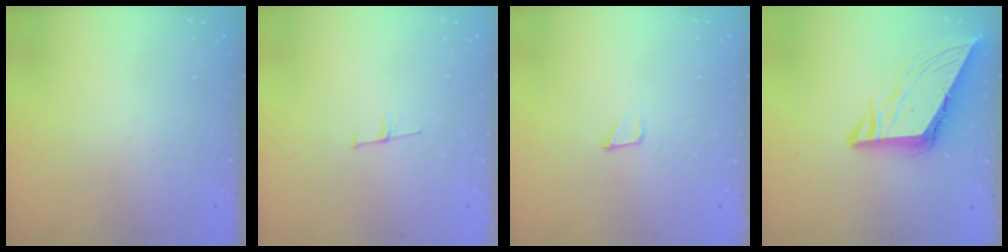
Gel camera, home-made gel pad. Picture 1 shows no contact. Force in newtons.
{"total": 4.4, "press": 4.3, "slide": 1.0}
{"total": 1.3, "press": 1.3, "slide": 0.0}
{"total": 10.7, "press": 10.6, "slide": 1.3}